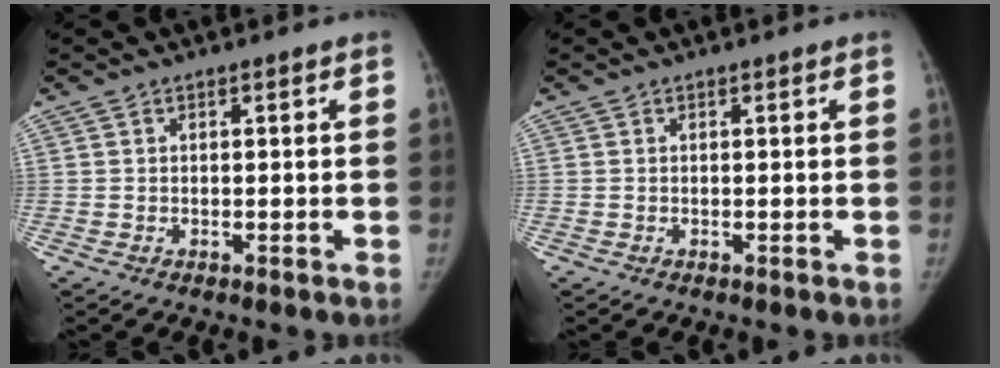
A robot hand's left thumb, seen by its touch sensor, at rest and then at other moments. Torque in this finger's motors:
{"motor_torque": [0.01, 0.00, 0.05, -0.04, 0.00]}